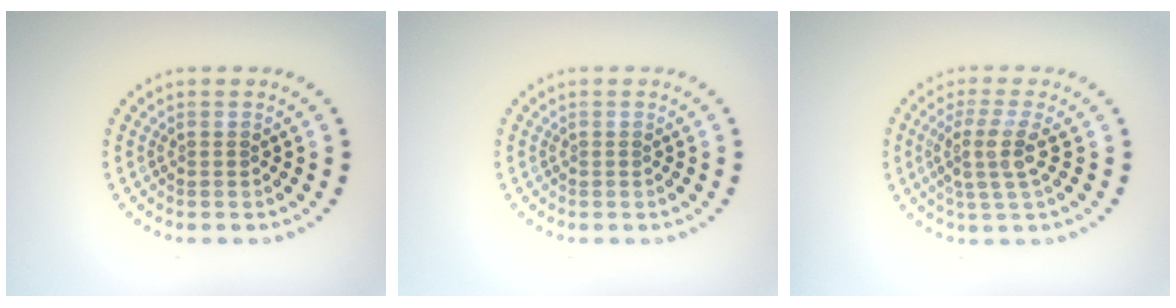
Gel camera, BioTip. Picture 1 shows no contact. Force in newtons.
{"total": 0.0}
{"total": 3.4, "press": 2.6, "slide": 2.2}